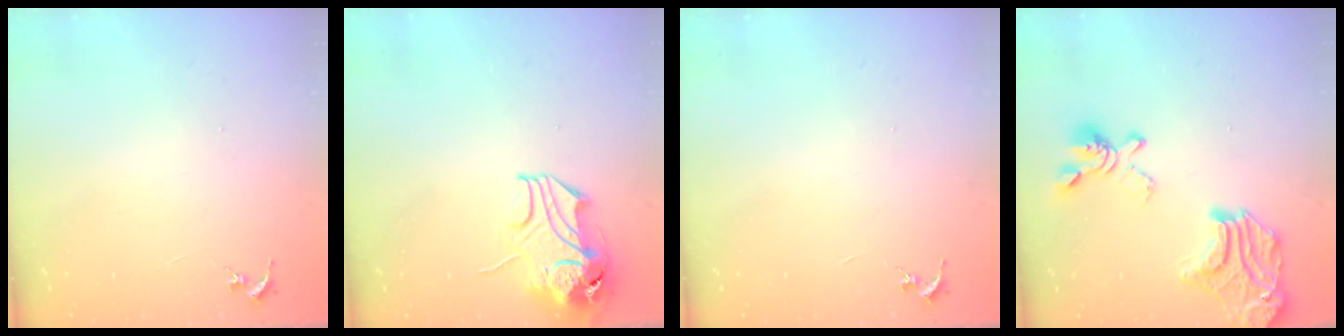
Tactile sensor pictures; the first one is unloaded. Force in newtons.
{"total": 10.6, "press": 10.5, "slide": 1.8}
{"total": 0.0}
{"total": 25.0, "press": 24.9, "slide": 2.6}